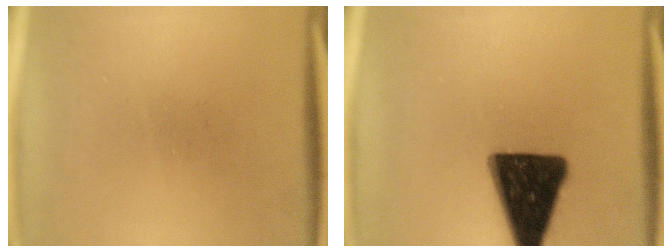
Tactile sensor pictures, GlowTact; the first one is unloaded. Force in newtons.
{"total": 17.6}